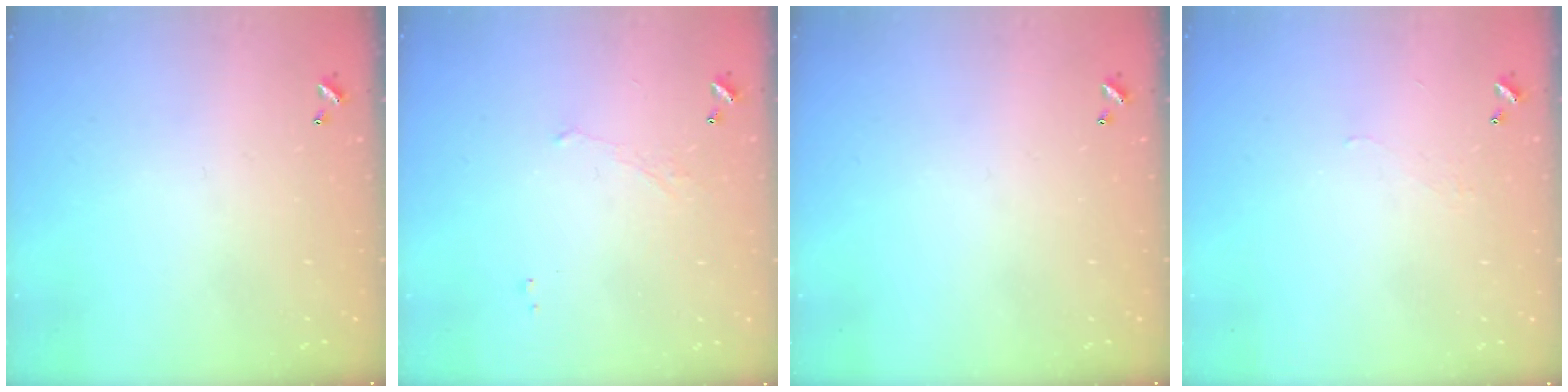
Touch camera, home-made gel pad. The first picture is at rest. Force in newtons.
{"total": 0.6, "press": 0.0, "slide": 0.6}
{"total": 0.0}
{"total": 2.3, "press": 2.2, "slide": 0.5}